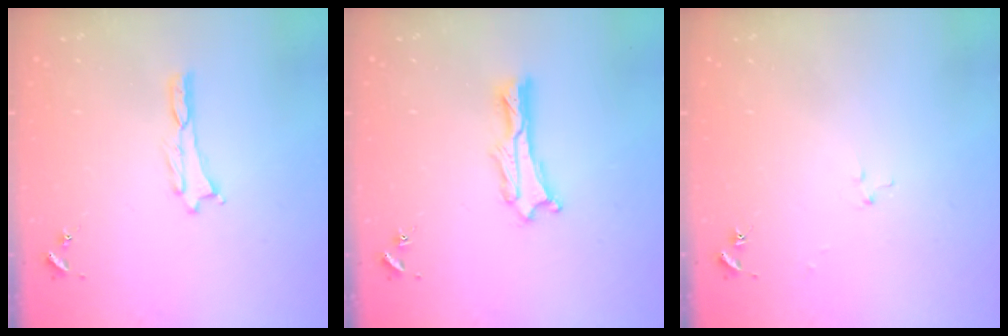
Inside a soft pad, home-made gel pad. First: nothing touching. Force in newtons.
{"total": 1.1, "press": 1.1, "slide": 0.2}
{"total": 2.5, "press": 2.5, "slide": 0.3}